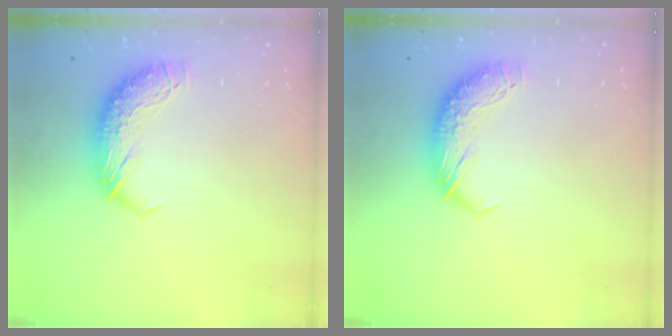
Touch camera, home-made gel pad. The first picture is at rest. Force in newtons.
{"total": 0.0}